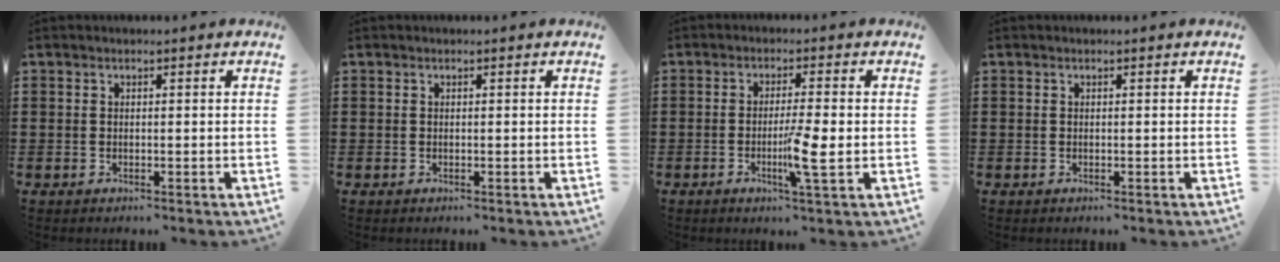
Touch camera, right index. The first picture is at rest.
{"total": 0.0}
{"total": 5.6, "force": [-1.4, 0.0, 5.5], "torque": [-0.093, -0.010, -0.026]}
{"total": 0.0}